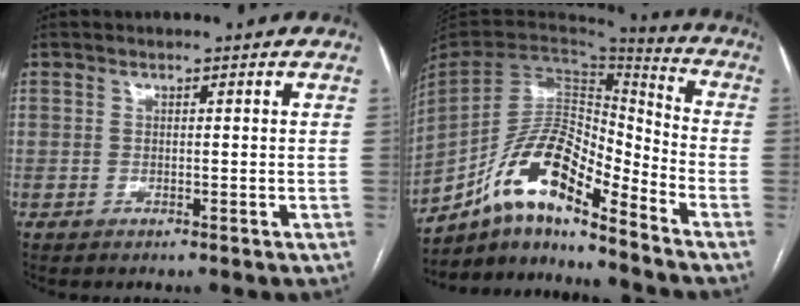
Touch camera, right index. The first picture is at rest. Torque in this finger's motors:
{"motor_torque": [1.10, -1.04, 0.96, 0.21]}